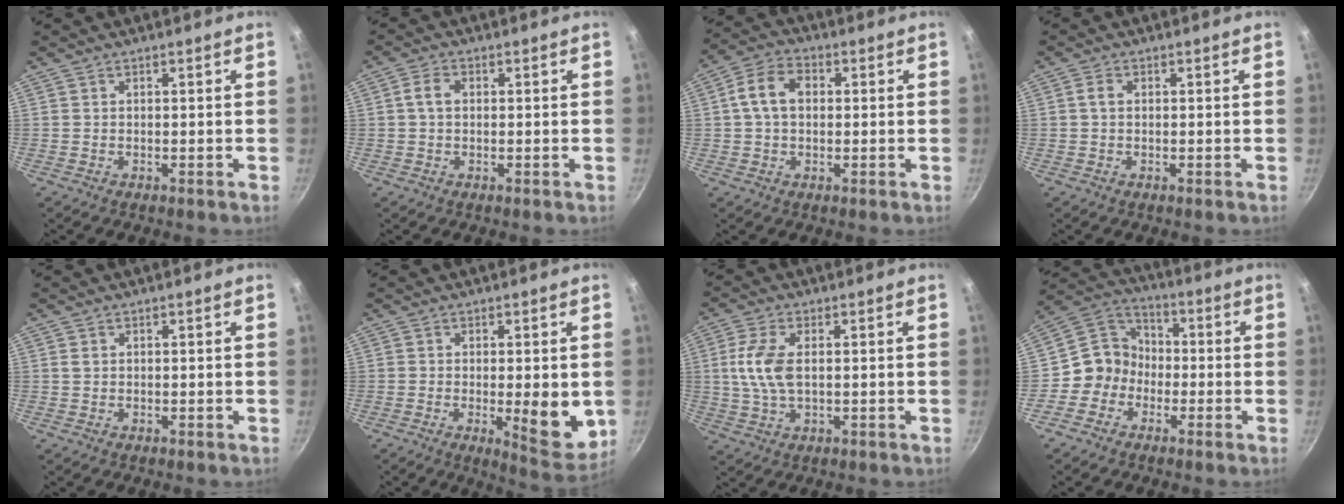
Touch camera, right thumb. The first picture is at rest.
{"total": 3.1, "force": [0.3, 2.2, 2.2], "torque": [-0.040, 0.010, 0.000]}
{"total": 8.0, "force": [0.9, 5.6, 5.6], "torque": [-0.091, 0.020, 0.005]}
{"total": 1.6, "force": [0.1, 1.2, 1.1], "torque": [-0.020, 0.005, 0.001]}
{"total": 0.7, "force": [0.2, 0.6, 0.4], "torque": [-0.005, 0.001, 0.004]}
{"total": 9.9, "force": [-1.0, 3.3, 9.3], "torque": [-0.103, -0.019, -0.005]}
{"total": 7.9, "force": [0.8, 4.1, 6.8], "torque": [-0.140, 0.004, 0.012]}
{"total": 8.7, "force": [-2.5, 7.8, 2.7], "torque": [-0.005, 0.040, -0.068]}